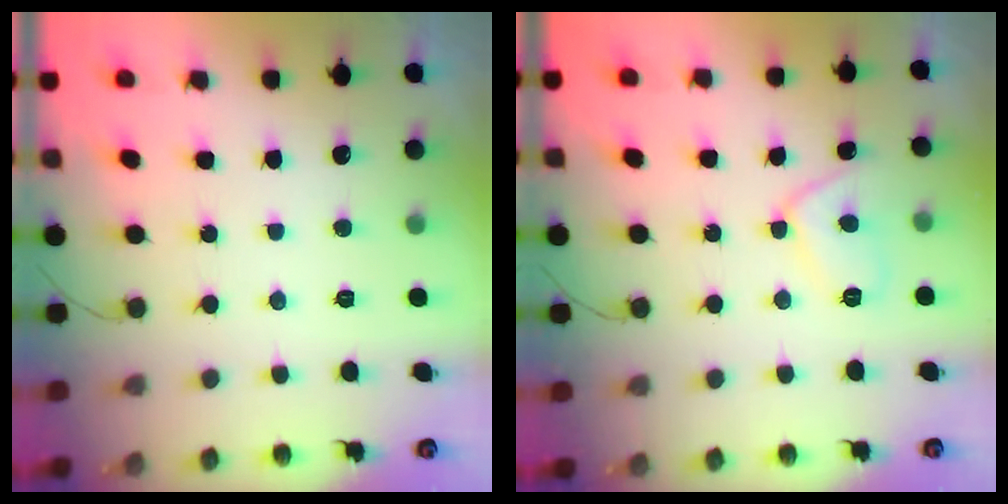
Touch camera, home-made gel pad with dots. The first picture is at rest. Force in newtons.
{"total": 7.7, "press": 7.7, "slide": 0.7}